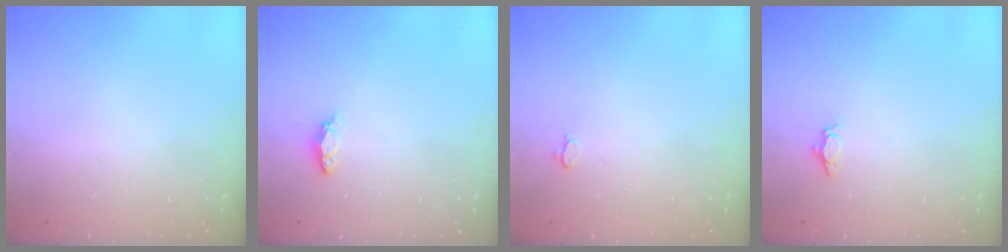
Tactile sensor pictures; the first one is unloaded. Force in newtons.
{"total": 3.7, "press": 3.6, "slide": 0.8}
{"total": 2.6, "press": 2.6, "slide": 0.3}
{"total": 3.4, "press": 3.3, "slide": 0.5}